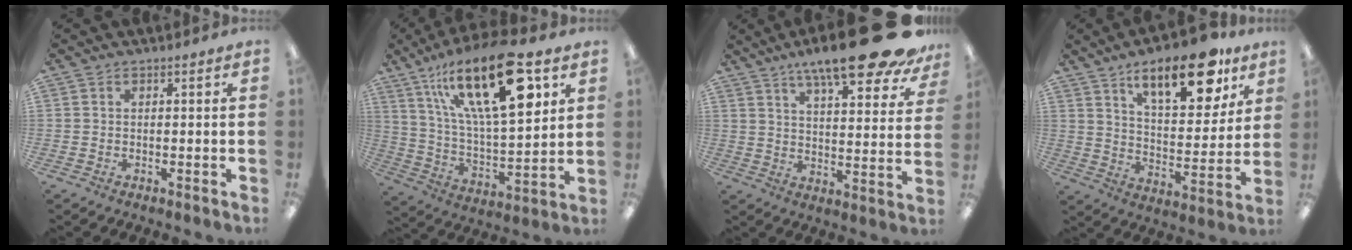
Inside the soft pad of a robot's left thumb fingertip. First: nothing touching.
{"total": 25.9, "force": [13.6, 9.3, 20.0], "torque": [-0.343, -0.066, 0.219]}
{"total": 18.1, "force": [13.9, 3.6, 10.9], "torque": [-0.166, -0.092, 0.226]}
{"total": 19.3, "force": [12.7, 7.7, 12.3], "torque": [-0.169, -0.070, 0.204]}